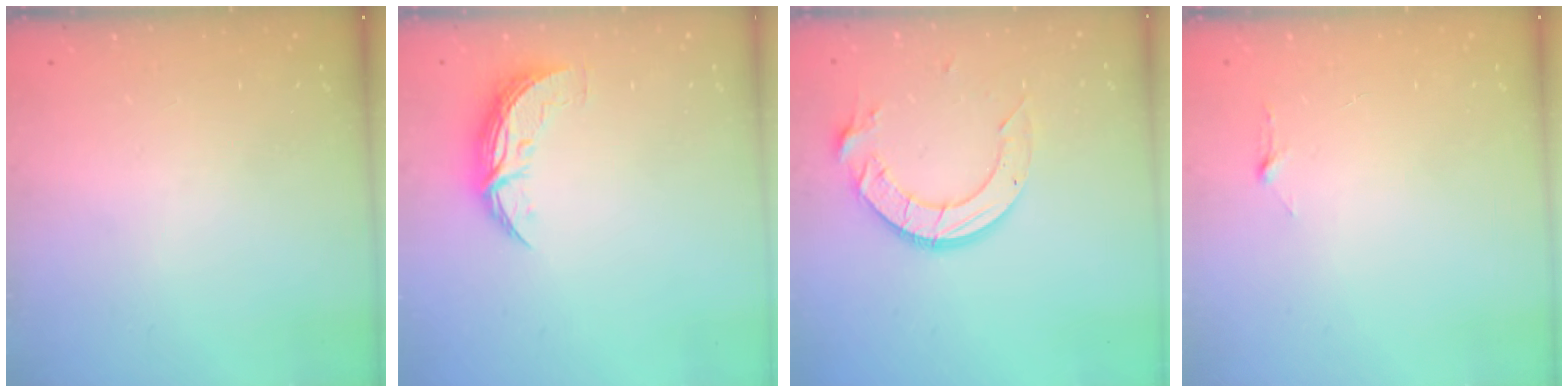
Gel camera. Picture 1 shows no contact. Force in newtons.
{"total": 9.2, "press": 9.2, "slide": 0.1}
{"total": 12.9, "press": 12.8, "slide": 1.4}
{"total": 2.9, "press": 2.9, "slide": 0.3}